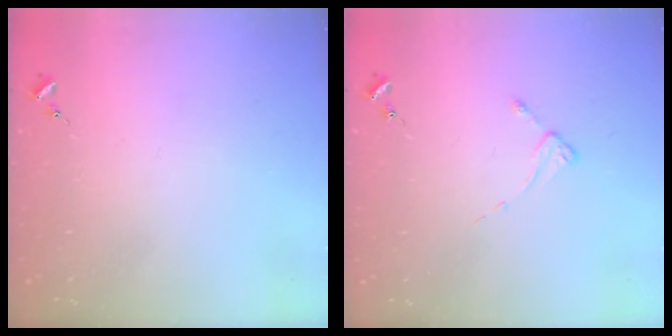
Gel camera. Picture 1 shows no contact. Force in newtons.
{"total": 2.3, "press": 2.3, "slide": 0.3}